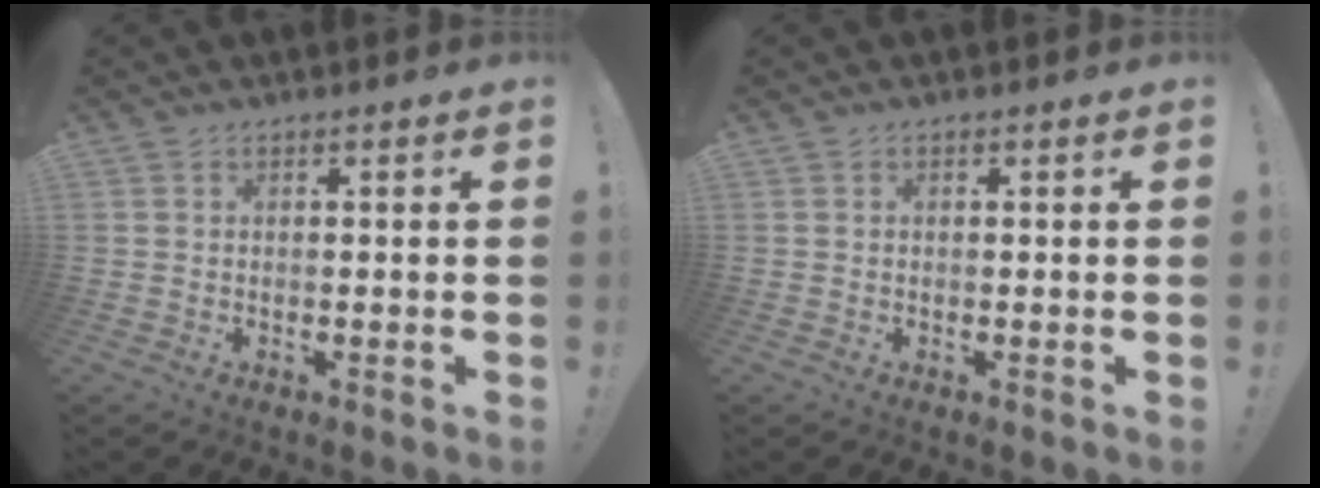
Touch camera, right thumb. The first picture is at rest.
{"total": 0.0}